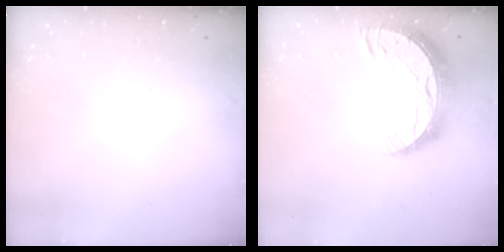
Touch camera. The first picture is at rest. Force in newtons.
{"total": 14.4, "press": 14.3, "slide": 1.2}